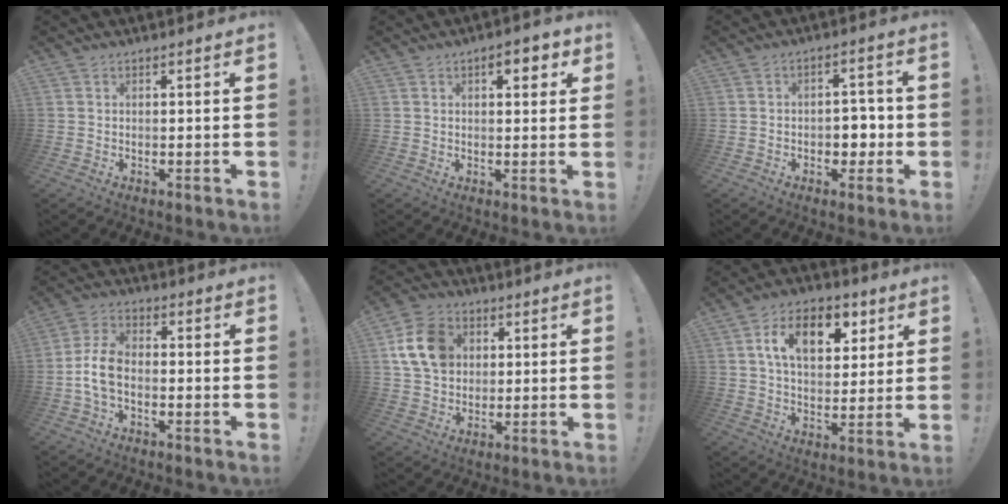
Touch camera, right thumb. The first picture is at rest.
{"total": 5.3, "force": [2.5, 2.3, 4.1], "torque": [-0.035, -0.009, 0.035]}
{"total": 5.8, "force": [-1.8, 4.7, 2.9], "torque": [-0.041, 0.019, -0.029]}
{"total": 8.3, "force": [-2.4, 5.0, 6.2], "torque": [-0.140, 0.013, -0.039]}
{"total": 14.0, "force": [3.4, 11.1, 7.9], "torque": [-0.124, 0.005, 0.073]}
{"total": 14.3, "force": [5.5, 8.8, 9.8], "torque": [-0.147, -0.011, 0.098]}